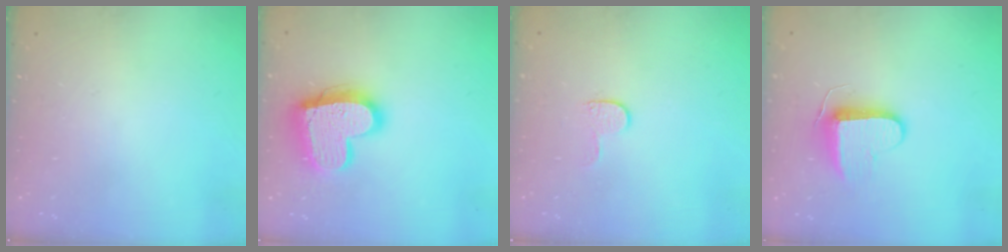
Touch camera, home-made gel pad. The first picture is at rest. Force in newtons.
{"total": 18.2, "press": 18.2, "slide": 1.6}
{"total": 3.9, "press": 3.9, "slide": 0.4}
{"total": 9.5, "press": 9.5, "slide": 0.8}